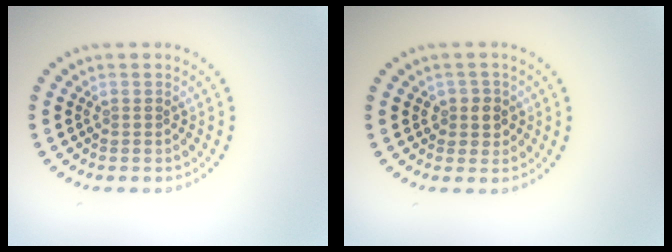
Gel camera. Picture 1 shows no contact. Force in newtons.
{"total": 1.9, "press": 1.6, "slide": 1.0}